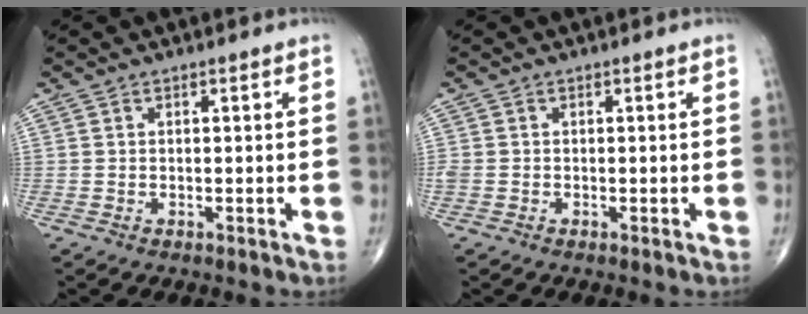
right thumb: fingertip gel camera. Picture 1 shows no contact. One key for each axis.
{"total": 1.2, "fx": -0.2, "fy": 1.0, "fz": 0.6, "tx": -0.018, "ty": 0.001, "tz": -0.004}